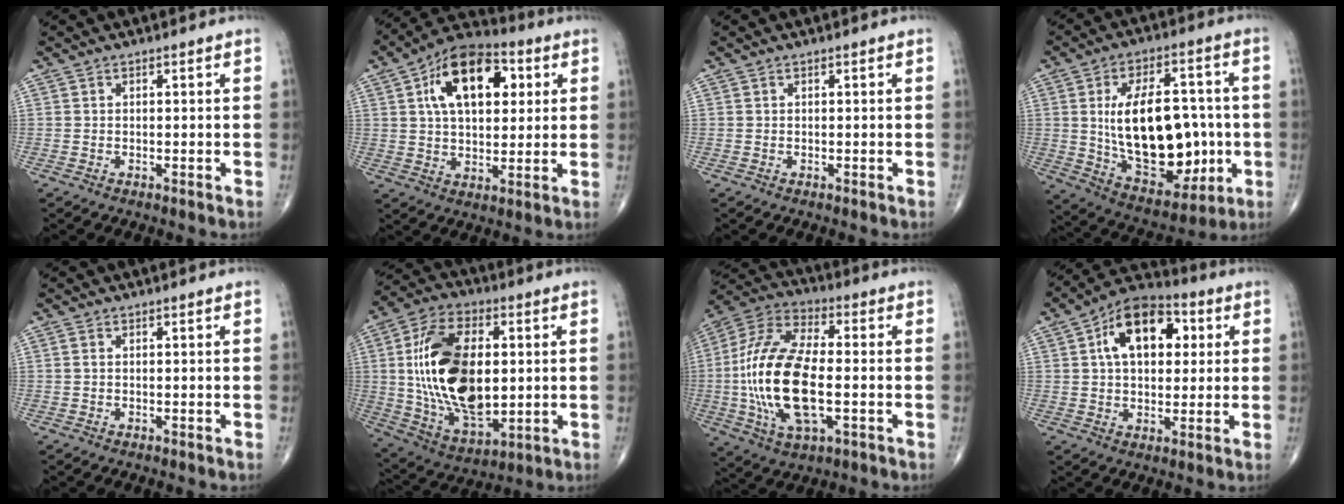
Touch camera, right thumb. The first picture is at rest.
{"total": 17.2, "force": [5.3, 9.7, 13.2], "torque": [-0.184, 0.007, 0.081]}
{"total": 0.0}
{"total": 23.2, "force": [-0.9, 13.2, 19.1], "torque": [-0.270, 0.008, 0.012]}
{"total": 1.0, "force": [0.2, 0.6, 0.8], "torque": [-0.021, 0.005, 0.006]}
{"total": 23.8, "force": [1.9, 13.2, 19.7], "torque": [-0.353, -0.009, 0.043]}
{"total": 21.9, "force": [-2.6, 9.8, 19.4], "torque": [-0.407, 0.014, -0.046]}
{"total": 15.3, "force": [4.0, 9.3, 11.4], "torque": [-0.152, 0.013, 0.059]}